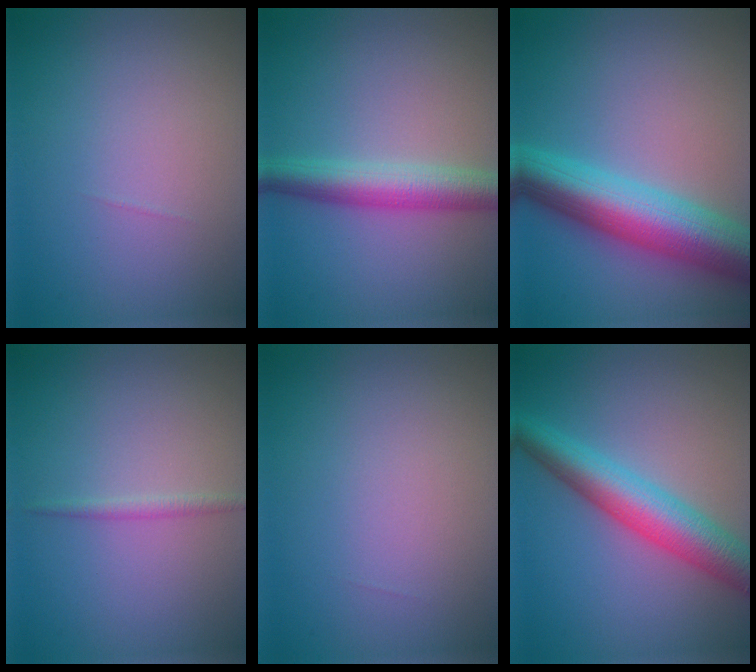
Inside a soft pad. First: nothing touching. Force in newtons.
{"total": 4.6, "press": 4.6, "slide": 0.1}
{"total": 9.2, "press": 9.2, "slide": 0.3}
{"total": 0.9, "press": 0.9, "slide": 0.0}
{"total": 0.0}
{"total": 6.5, "press": 6.5, "slide": 0.1}